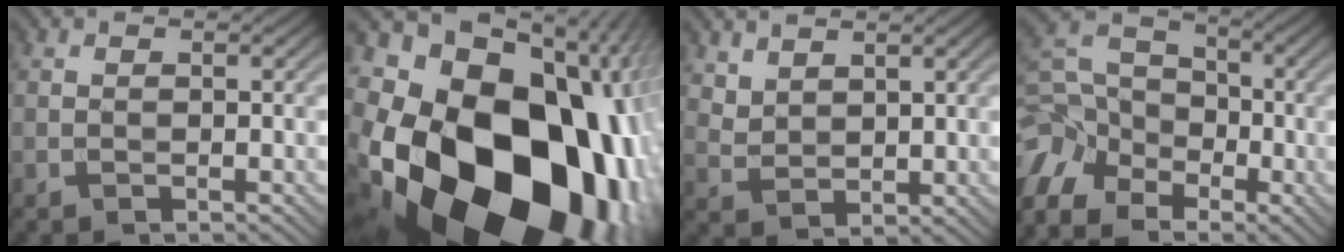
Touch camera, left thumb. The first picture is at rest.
{"total": 25.7, "force": [-7.6, 18.4, 16.3], "torque": [-0.277, -0.077, -0.157]}
{"total": 3.7, "force": [2.8, 1.9, 1.6], "torque": [-0.045, -0.011, 0.070]}
{"total": 10.7, "force": [-6.1, 7.6, 4.3], "torque": [-0.110, -0.014, -0.124]}